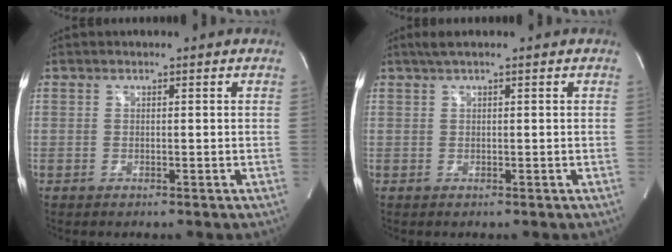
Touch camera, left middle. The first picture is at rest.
{"total": 2.1, "force": [1.5, -0.1, 1.5], "torque": [-0.032, 0.019, 0.029]}